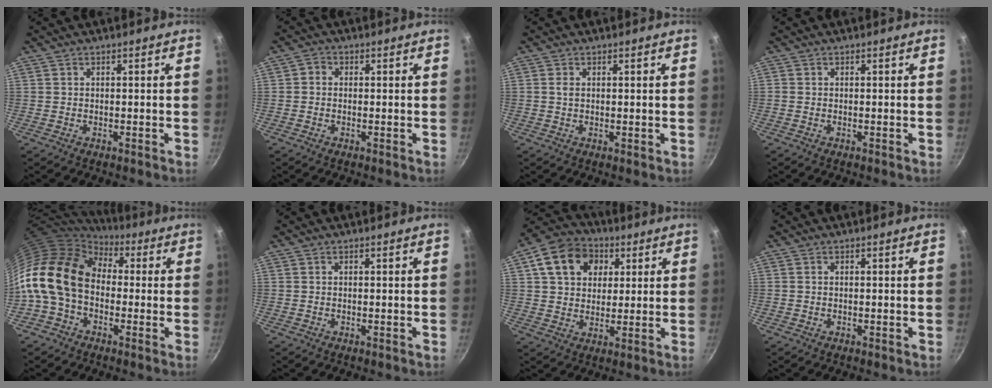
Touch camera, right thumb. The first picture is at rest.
{"total": 1.9, "force": [0.0, 1.7, 0.8], "torque": [-0.012, 0.005, -0.007]}
{"total": 1.1, "force": [0.3, 0.6, 0.9], "torque": [-0.015, 0.000, 0.003]}
{"total": 0.0}
{"total": 16.1, "force": [1.0, 11.8, 10.9], "torque": [-0.183, 0.029, -0.001]}
{"total": 0.0}
{"total": 13.2, "force": [4.7, 10.2, 7.0], "torque": [-0.099, 0.008, 0.066]}
{"total": 0.0}